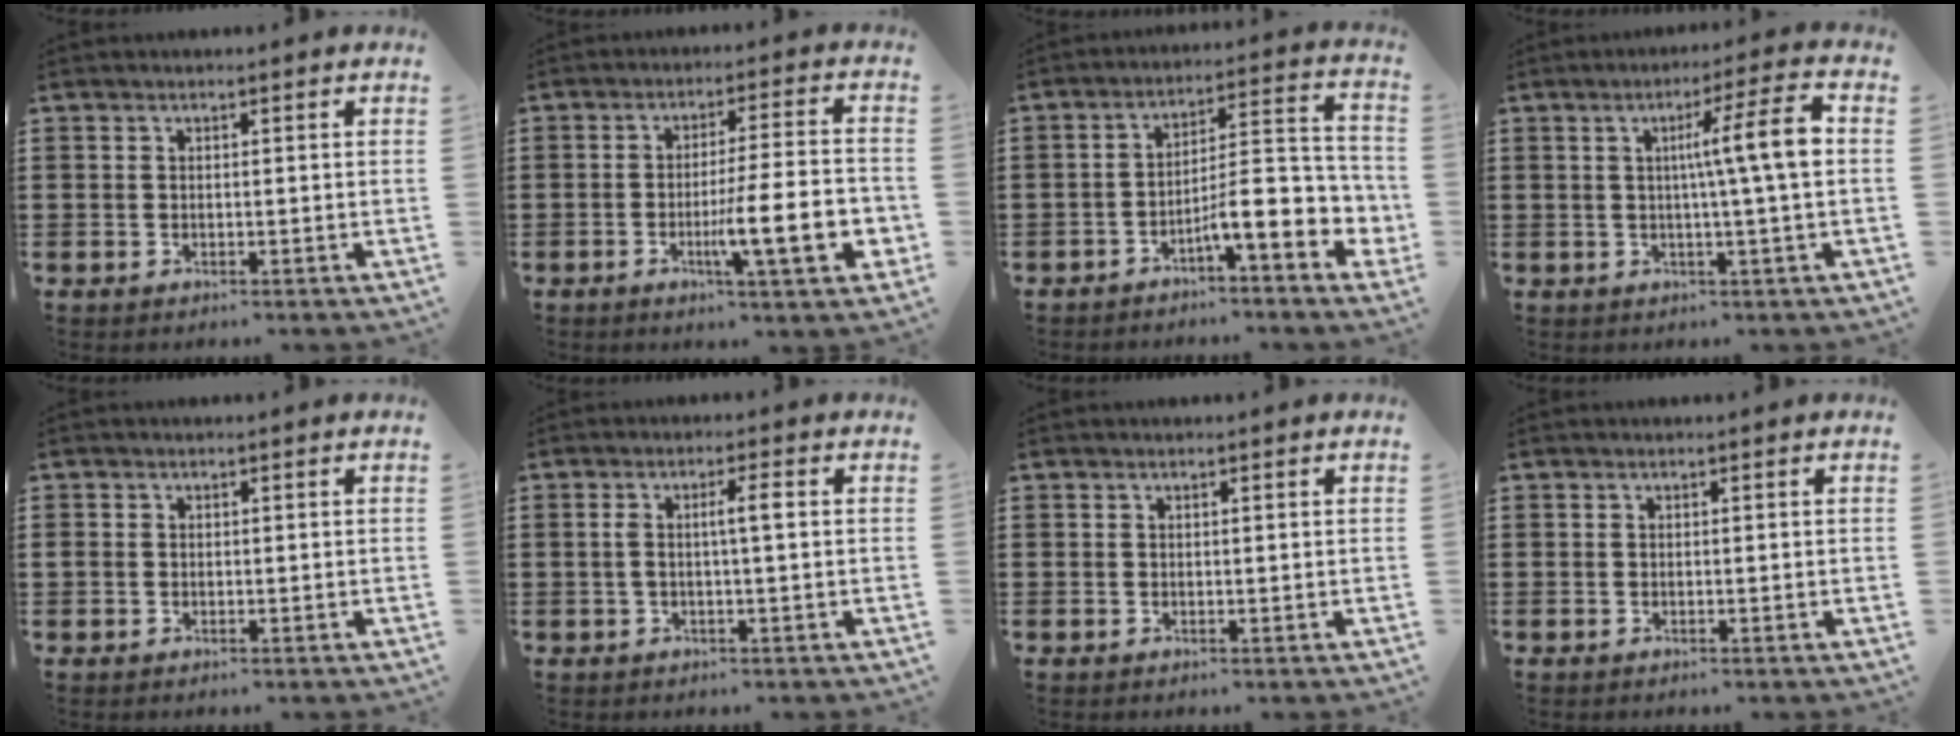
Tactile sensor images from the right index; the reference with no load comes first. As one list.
[{"total": 12.1, "force": [-3.3, 1.8, 11.5], "torque": [-0.193, -0.011, -0.058]}, {"total": 9.5, "force": [-4.5, 2.4, 8.0], "torque": [-0.125, -0.022, -0.088]}, {"total": 8.5, "force": [0.8, -0.2, 8.5], "torque": [-0.139, -0.007, 0.000]}, {"total": 0.7, "force": [-0.1, 0.7, 0.2], "torque": [-0.005, 0.005, -0.003]}, {"total": 3.2, "force": [0.1, 0.1, 3.2], "torque": [-0.062, 0.001, -0.003]}, {"total": 0.0}, {"total": 0.0}]